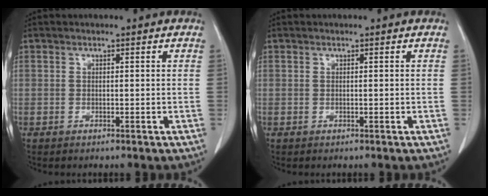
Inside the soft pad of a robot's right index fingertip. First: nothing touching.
{"total": 0.0}